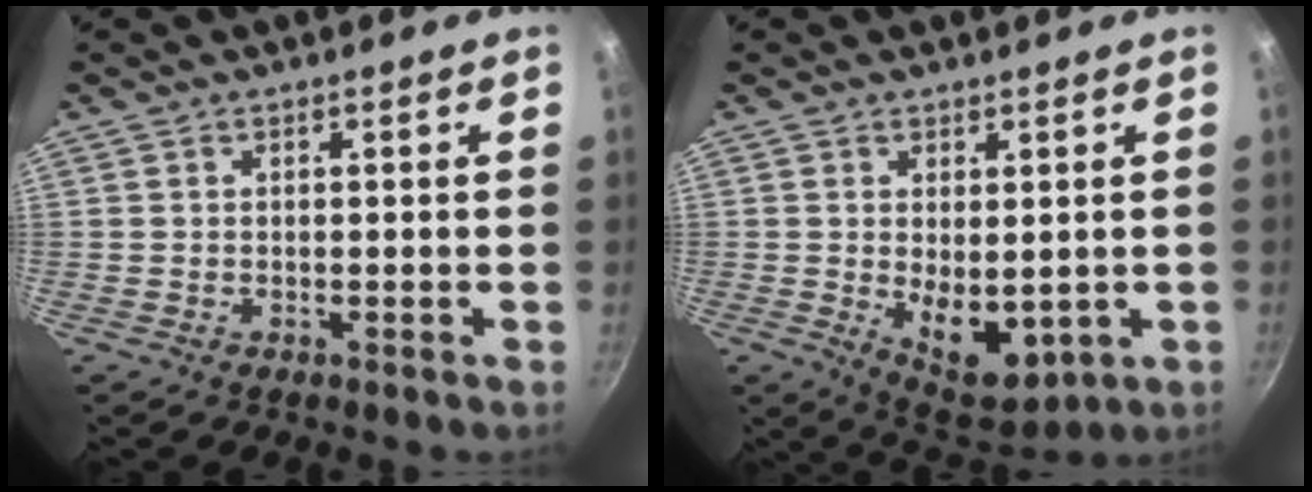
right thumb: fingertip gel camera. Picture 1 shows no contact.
{"total": 9.2, "force": [-0.4, 5.2, 7.6], "torque": [-0.091, -0.019, 0.016]}